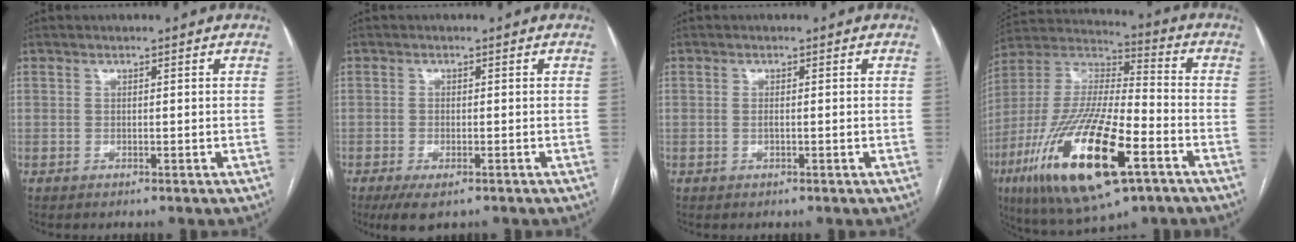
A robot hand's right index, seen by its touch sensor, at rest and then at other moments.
{"total": 4.3, "force": [-2.7, 1.5, 3.0], "torque": [-0.056, -0.008, -0.039]}
{"total": 1.4, "force": [-0.2, 0.3, 1.4], "torque": [-0.029, -0.001, 0.001]}
{"total": 24.8, "force": [-10.6, 6.3, 21.5], "torque": [-0.461, -0.043, -0.184]}